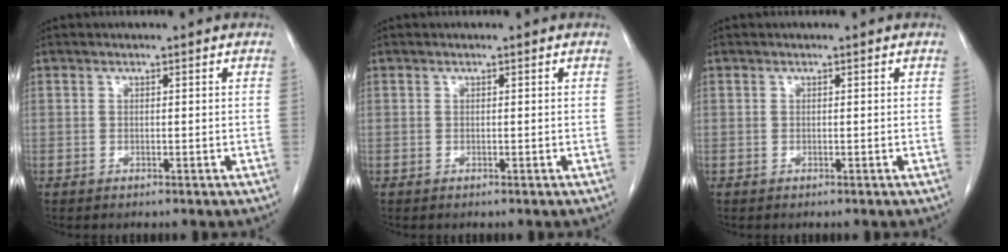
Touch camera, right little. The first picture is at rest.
{"total": 0.0}
{"total": 0.0}